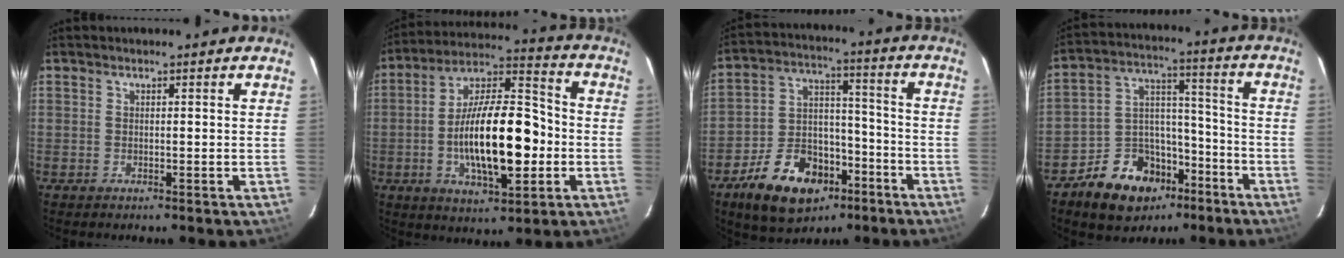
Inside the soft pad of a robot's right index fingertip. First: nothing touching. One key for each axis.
{"total": 18.6, "fx": -3.3, "fy": 7.0, "fz": 16.9, "tx": -0.302, "ty": 0.011, "tz": -0.054}
{"total": 17.9, "fx": -10.3, "fy": 10.7, "fz": 9.9, "tx": -0.202, "ty": 0.022, "tz": -0.159}
{"total": 14.6, "fx": -9.2, "fy": 9.7, "fz": 5.9, "tx": -0.121, "ty": 0.047, "tz": -0.133}